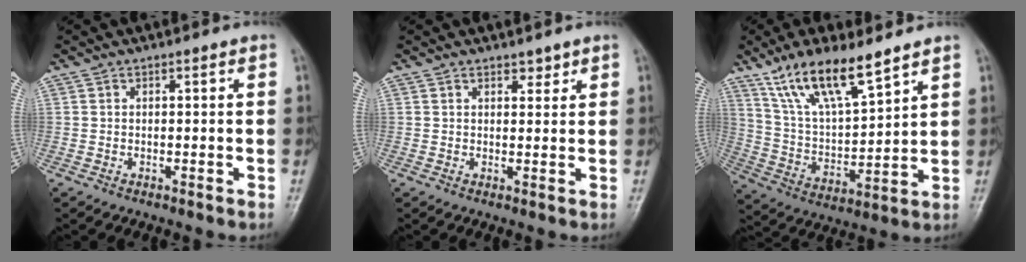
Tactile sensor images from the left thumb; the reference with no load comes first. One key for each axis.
{"total": 1.8, "fx": 1.5, "fy": 0.9, "fz": 0.5, "tx": 0.006, "ty": -0.010, "tz": 0.020}
{"total": 15.1, "fx": 10.5, "fy": 4.5, "fz": 9.9, "tx": -0.164, "ty": -0.049, "tz": 0.209}